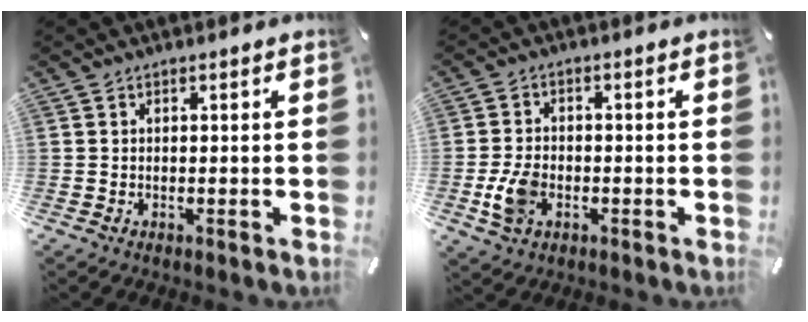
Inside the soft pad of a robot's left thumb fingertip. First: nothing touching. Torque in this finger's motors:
{"motor_torque": [0.03, 0.41, 0.01, -0.02, 0.10]}